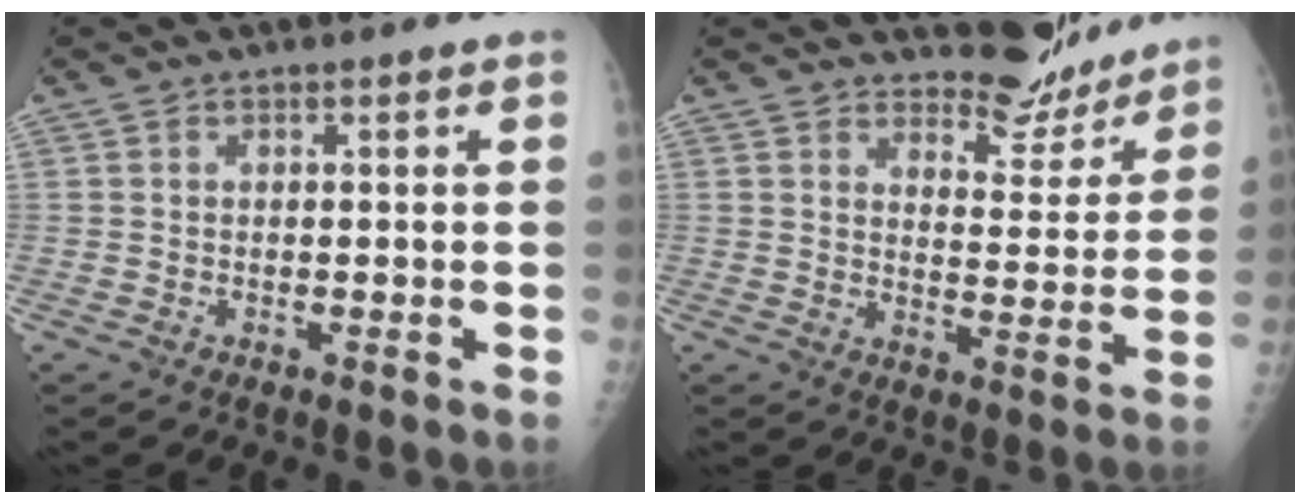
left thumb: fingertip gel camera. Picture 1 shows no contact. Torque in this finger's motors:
{"motor_torque": [0.20, 0.20, 0.67, -0.44, -0.01]}